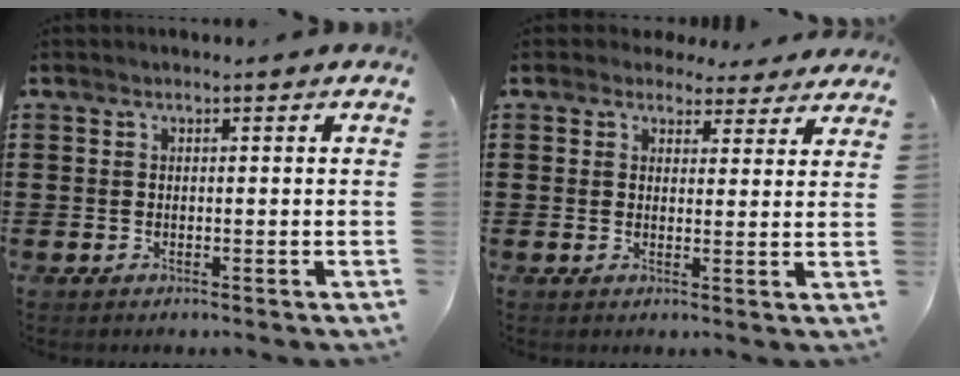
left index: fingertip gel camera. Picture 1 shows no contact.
{"total": 3.2, "force": [2.7, 1.5, 0.6], "torque": [-0.016, -0.005, 0.050]}